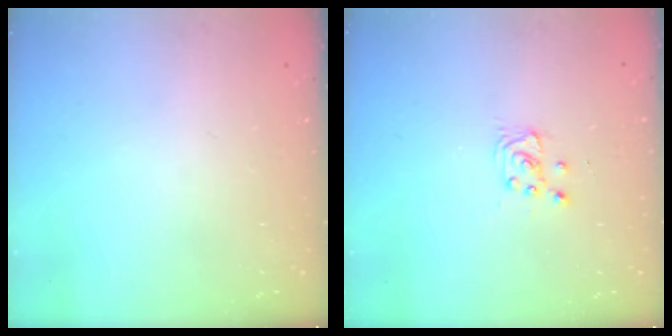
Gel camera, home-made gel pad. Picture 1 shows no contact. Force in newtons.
{"total": 3.5, "press": 3.4, "slide": 0.4}